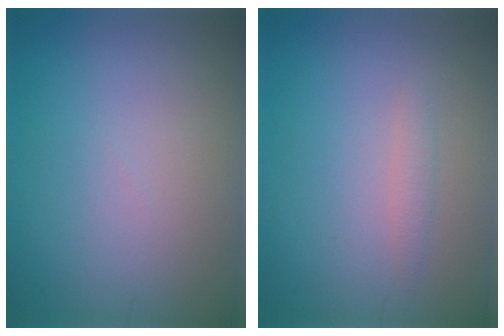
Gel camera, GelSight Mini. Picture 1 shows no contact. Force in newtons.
{"total": 0.9, "press": 0.9, "slide": 0.1}